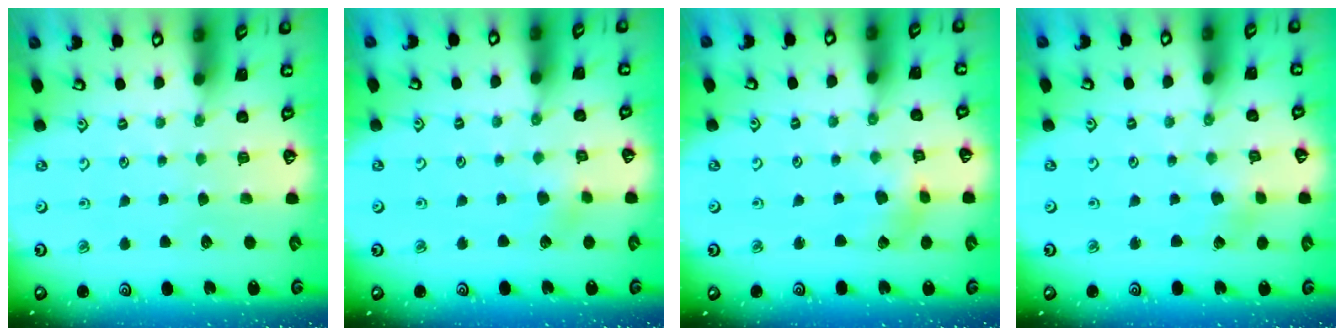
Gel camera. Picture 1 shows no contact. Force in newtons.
{"total": 2.9, "press": 2.8, "slide": 0.2}
{"total": 3.3, "press": 3.3, "slide": 0.4}
{"total": 1.4, "press": 1.4, "slide": 0.2}